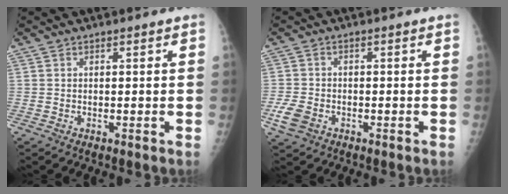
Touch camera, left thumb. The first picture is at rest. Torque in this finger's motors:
{"motor_torque": [0.47, 0.96, 0.13, -0.12, 0.24]}